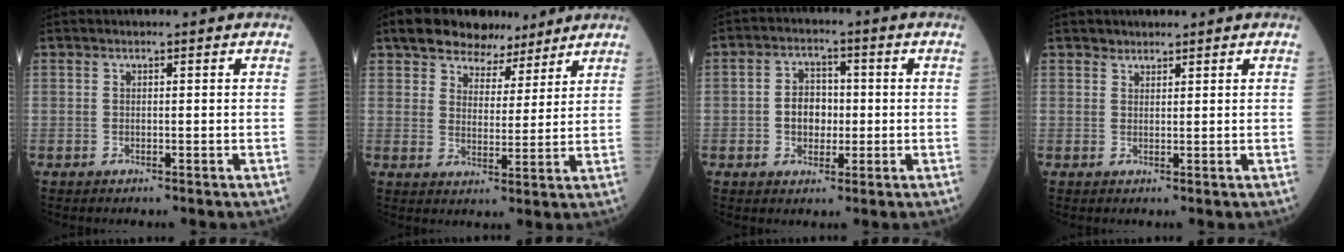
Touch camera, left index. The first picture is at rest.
{"total": 8.4, "force": [6.7, 4.5, 2.5], "torque": [-0.034, 0.020, 0.107]}
{"total": 5.5, "force": [-0.7, 4.0, 3.6], "torque": [-0.072, 0.014, -0.013]}
{"total": 1.2, "force": [1.0, 0.6, -0.1], "torque": [0.003, 0.000, 0.015]}